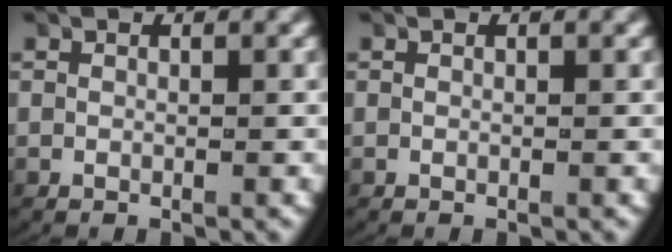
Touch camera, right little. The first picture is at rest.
{"total": 0.0}